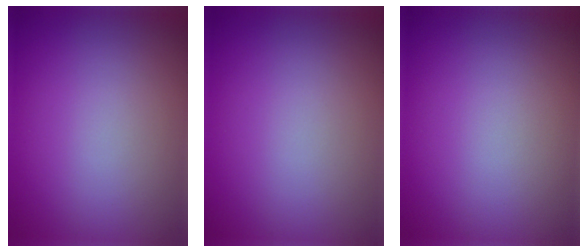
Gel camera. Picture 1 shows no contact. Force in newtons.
{"total": 0.0}
{"total": 0.0}